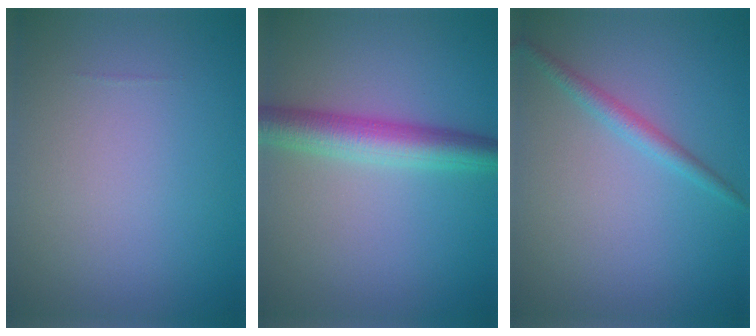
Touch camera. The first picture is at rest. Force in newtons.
{"total": 4.6, "press": 4.6, "slide": 0.1}
{"total": 1.7, "press": 1.7, "slide": 0.1}